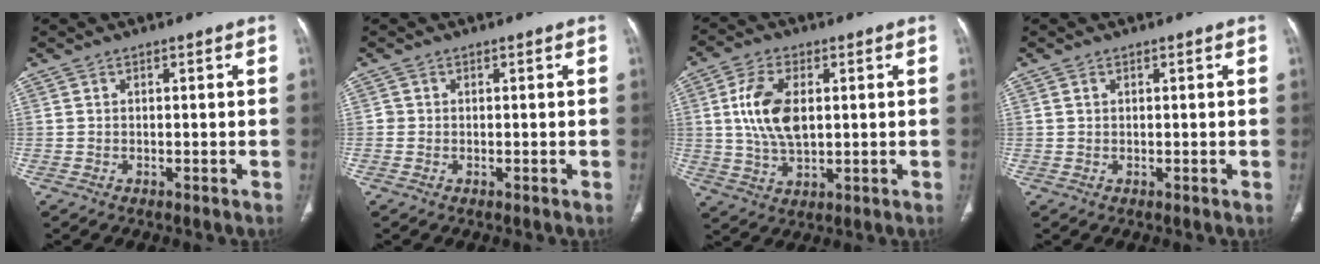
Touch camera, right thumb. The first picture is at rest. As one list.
[{"total": 0.7, "force": [-0.1, 0.7, 0.1], "torque": [0.002, 0.004, -0.004]}, {"total": 10.6, "force": [1.7, 5.9, 8.6], "torque": [-0.169, -0.004, 0.036]}, {"total": 0.7, "force": [0.3, 0.5, 0.3], "torque": [-0.005, -0.001, 0.006]}]